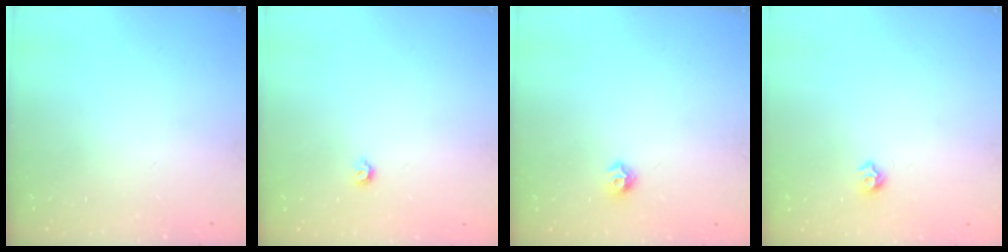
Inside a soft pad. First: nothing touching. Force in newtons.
{"total": 4.1, "press": 4.0, "slide": 0.8}
{"total": 6.9, "press": 6.8, "slide": 0.9}
{"total": 6.4, "press": 6.3, "slide": 0.6}